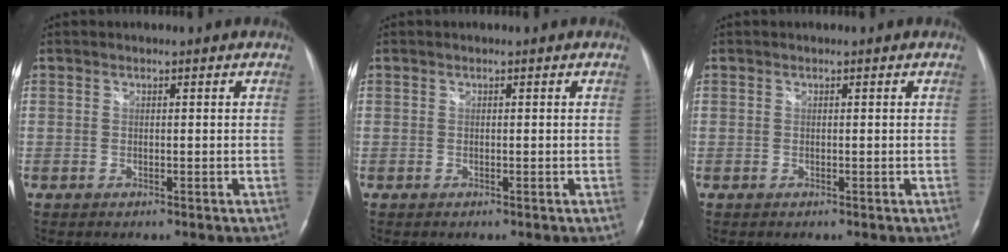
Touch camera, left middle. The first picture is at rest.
{"total": 0.0}
{"total": 0.0}